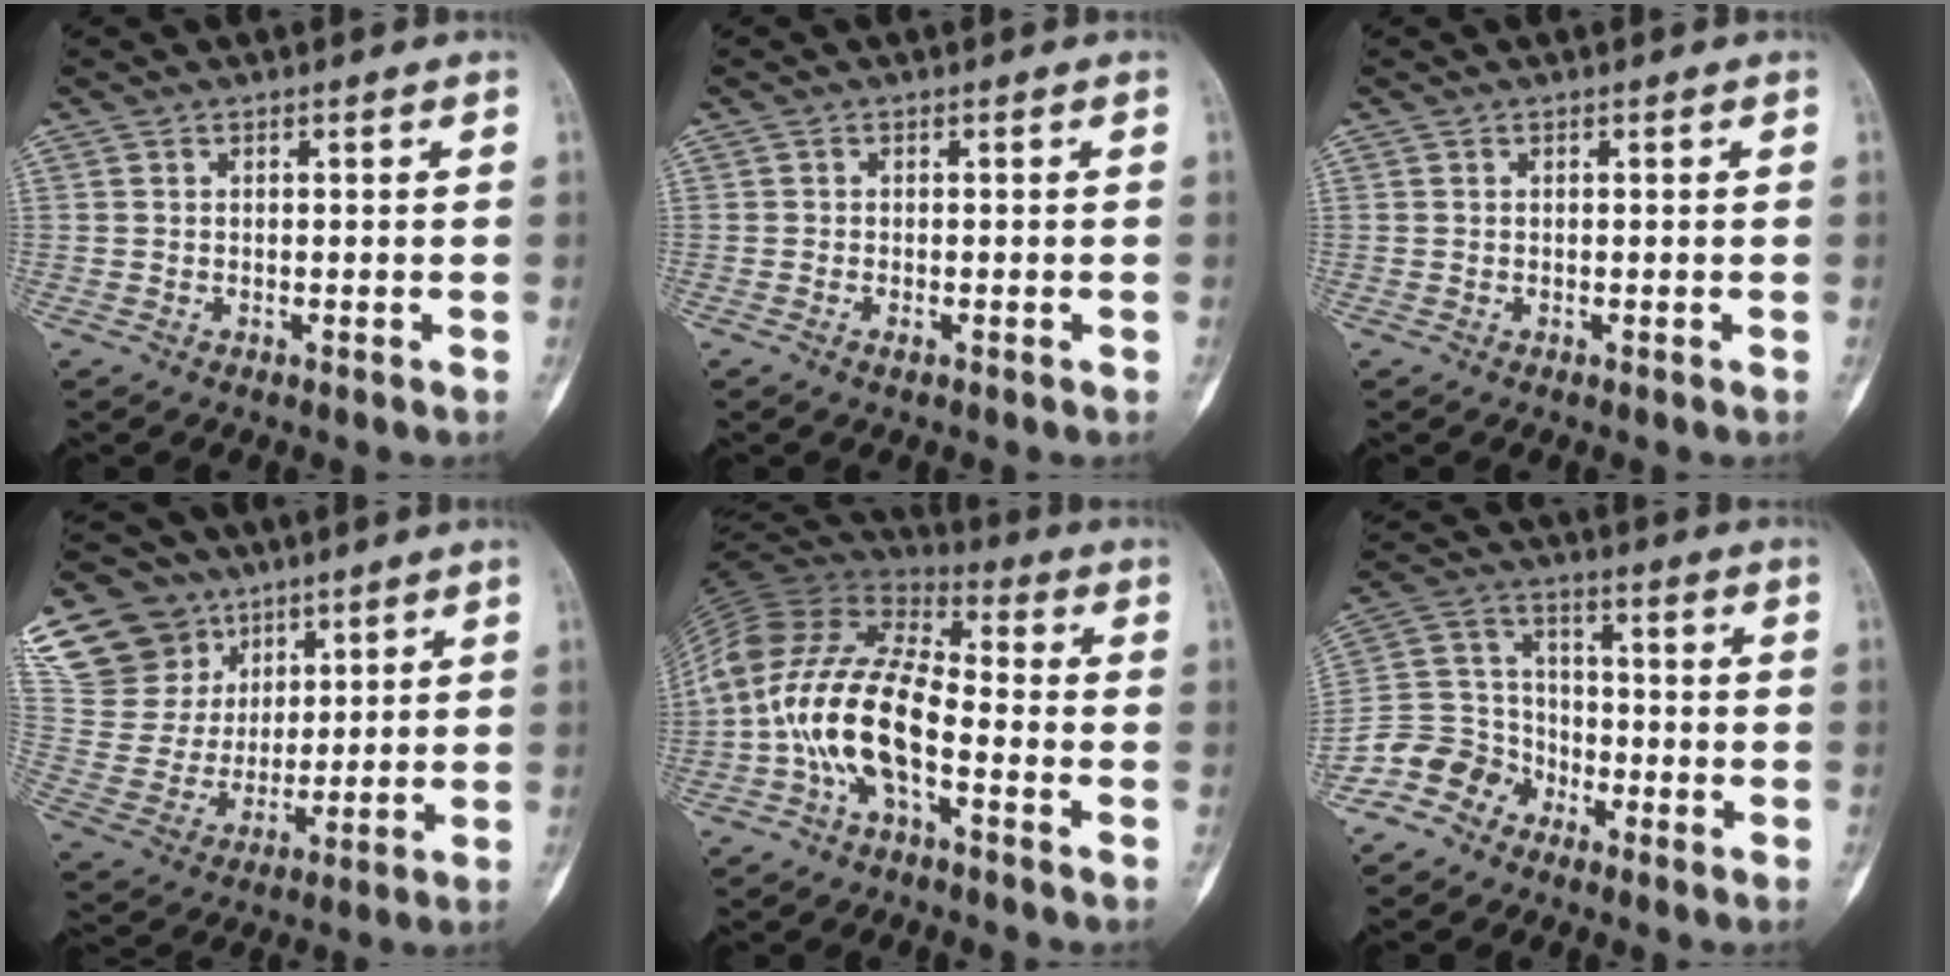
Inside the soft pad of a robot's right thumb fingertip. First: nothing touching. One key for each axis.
{"total": 0.9, "fx": -0.4, "fy": 0.4, "fz": 0.7, "tx": -0.012, "ty": 0.000, "tz": -0.007}
{"total": 0.0}
{"total": 22.1, "fx": 12.0, "fy": 17.0, "fz": 7.5, "tx": -0.141, "ty": 0.009, "tz": 0.252}
{"total": 17.5, "fx": -5.1, "fy": 8.3, "fz": 14.5, "tx": -0.295, "ty": 0.058, "tz": -0.102}
{"total": 9.4, "fx": -6.2, "fy": 6.9, "fz": 1.5, "tx": -0.004, "ty": 0.063, "tz": -0.131}